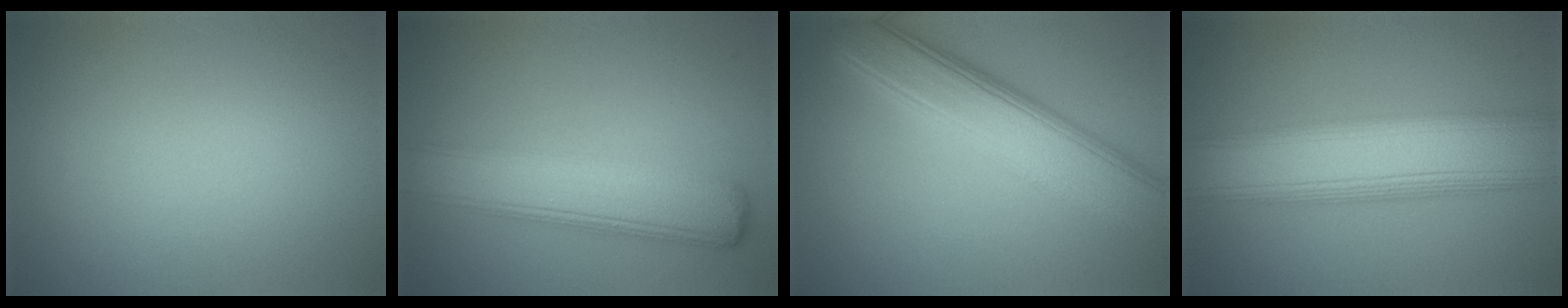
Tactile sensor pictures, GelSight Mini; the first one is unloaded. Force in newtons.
{"total": 7.1, "press": 7.1, "slide": 0.6}
{"total": 7.8, "press": 7.8, "slide": 0.2}
{"total": 10.9, "press": 10.9, "slide": 0.0}